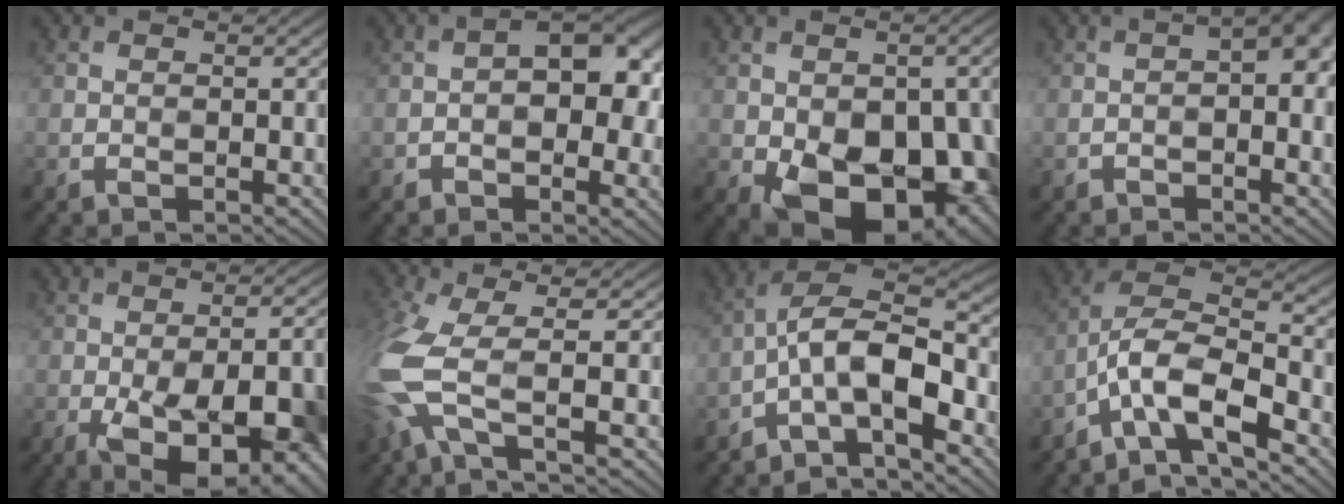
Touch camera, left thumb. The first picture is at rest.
{"total": 6.8, "force": [0.0, 3.6, 5.8], "torque": [-0.073, 0.008, 0.004]}
{"total": 13.8, "force": [-3.8, 8.7, 10.0], "torque": [-0.136, -0.041, -0.038]}
{"total": 4.4, "force": [-0.4, 1.3, 4.2], "torque": [-0.056, 0.009, -0.003]}
{"total": 13.3, "force": [-5.0, 5.5, 11.0], "torque": [-0.159, -0.009, -0.061]}
{"total": 7.2, "force": [-0.4, 2.4, 6.8], "torque": [-0.161, -0.007, -0.020]}
{"total": 11.7, "force": [-4.9, 4.8, 9.5], "torque": [-0.165, -0.003, -0.083]}
{"total": 11.5, "force": [-6.1, 4.8, 8.5], "torque": [-0.177, -0.011, -0.109]}